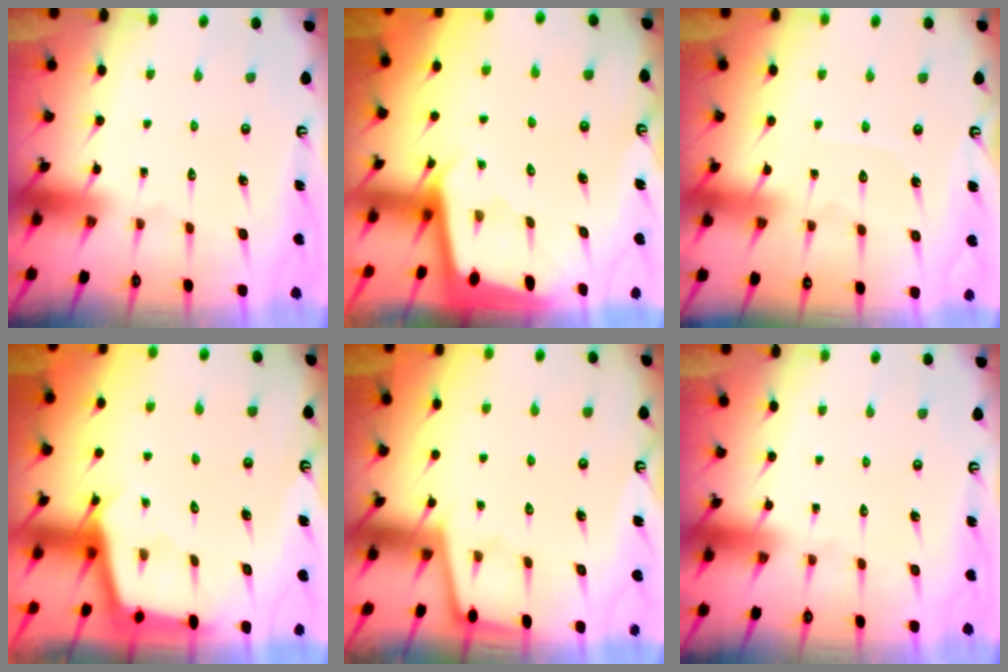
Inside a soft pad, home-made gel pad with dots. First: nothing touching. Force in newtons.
{"total": 1.9, "press": 1.9, "slide": 0.1}
{"total": 3.8, "press": 3.7, "slide": 0.4}
{"total": 2.9, "press": 2.9, "slide": 0.4}
{"total": 1.7, "press": 1.7, "slide": 0.1}
{"total": 0.0}